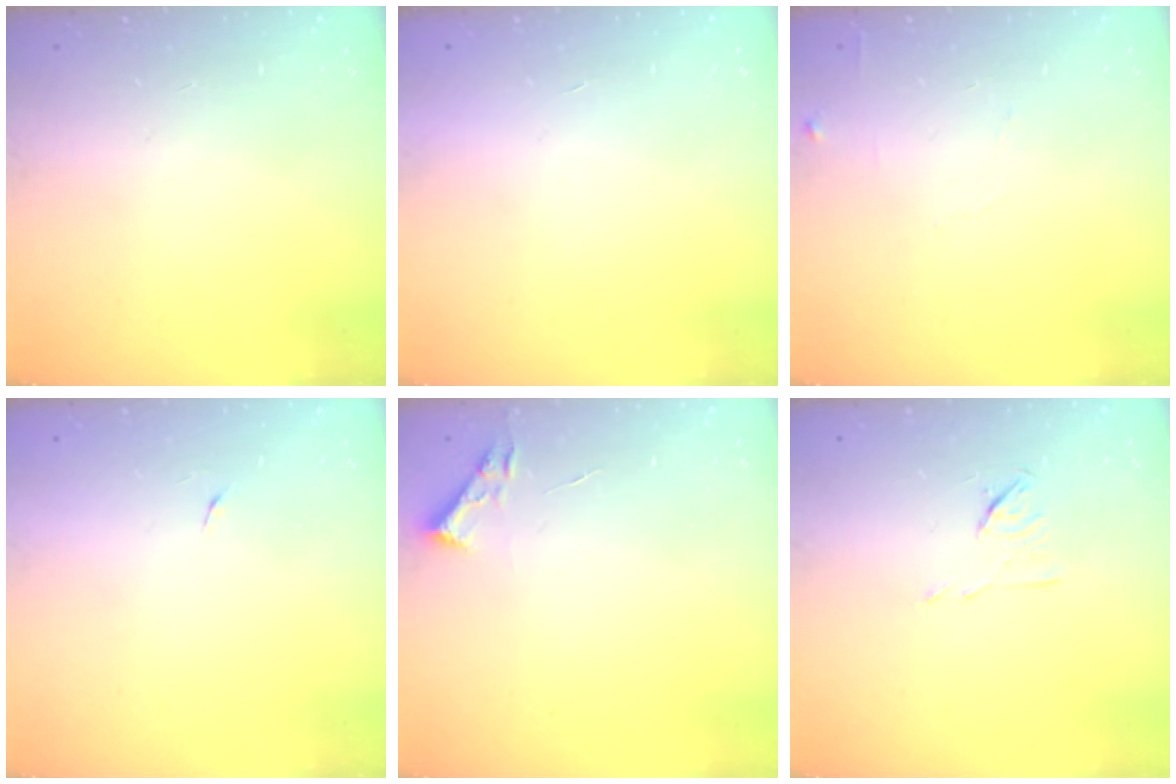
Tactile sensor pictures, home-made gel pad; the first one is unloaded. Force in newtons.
{"total": 1.7, "press": 1.7, "slide": 0.1}
{"total": 4.6, "press": 4.6, "slide": 0.6}
{"total": 3.8, "press": 3.7, "slide": 0.8}
{"total": 2.7, "press": 2.7, "slide": 0.4}
{"total": 5.8, "press": 5.7, "slide": 1.2}